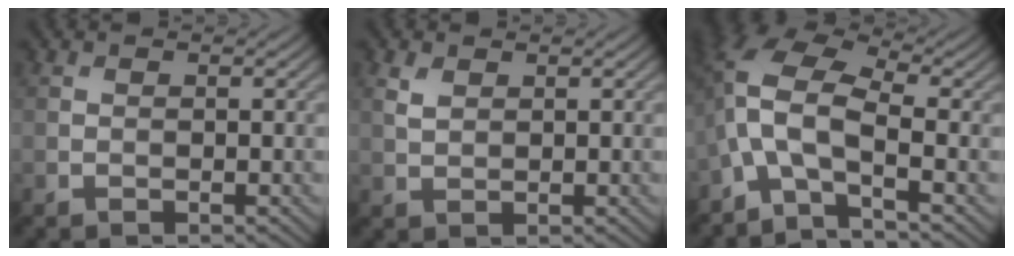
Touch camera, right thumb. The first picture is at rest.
{"total": 1.9, "force": [1.0, 1.1, 1.1], "torque": [-0.032, 0.000, 0.022]}
{"total": 8.8, "force": [-2.3, 3.5, 7.7], "torque": [-0.169, 0.009, -0.069]}